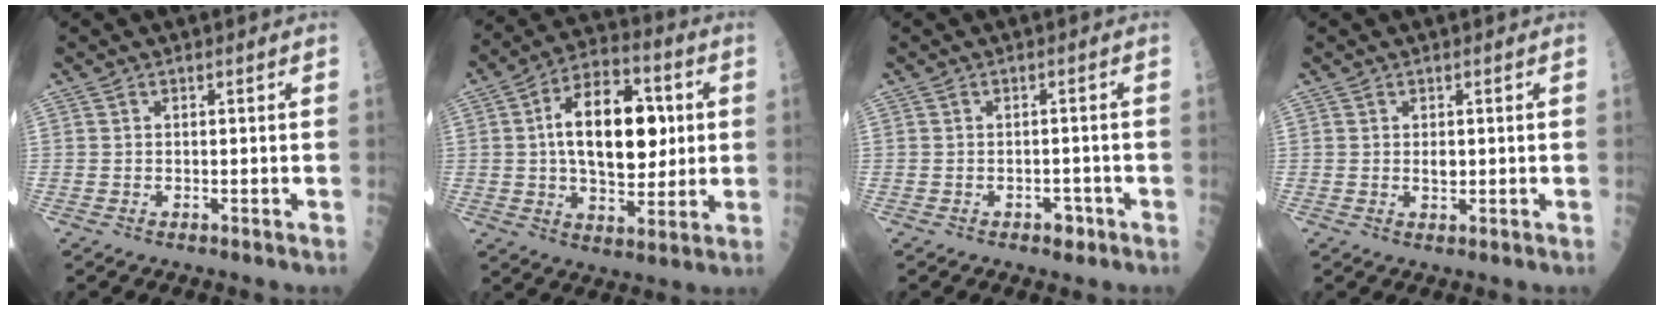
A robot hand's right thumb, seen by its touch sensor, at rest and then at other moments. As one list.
[{"total": 18.4, "force": [2.4, 10.2, 15.1], "torque": [-0.206, 0.011, 0.035]}, {"total": 2.2, "force": [-1.2, 1.4, 1.2], "torque": [-0.003, 0.010, -0.014]}, {"total": 1.7, "force": [0.1, 1.0, 1.4], "torque": [-0.017, -0.002, 0.003]}]